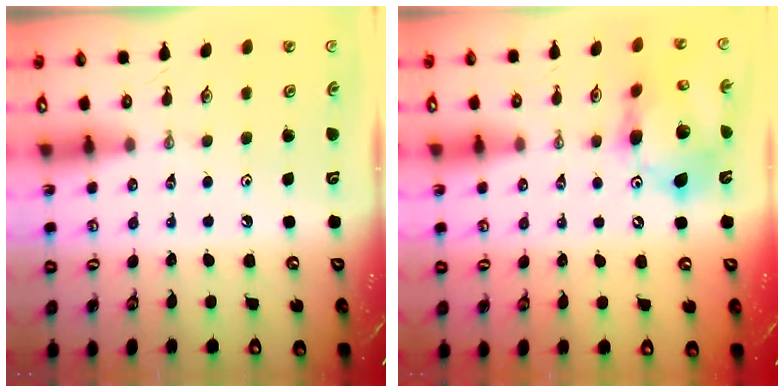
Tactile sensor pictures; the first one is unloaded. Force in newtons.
{"total": 15.2, "press": 15.1, "slide": 1.8}